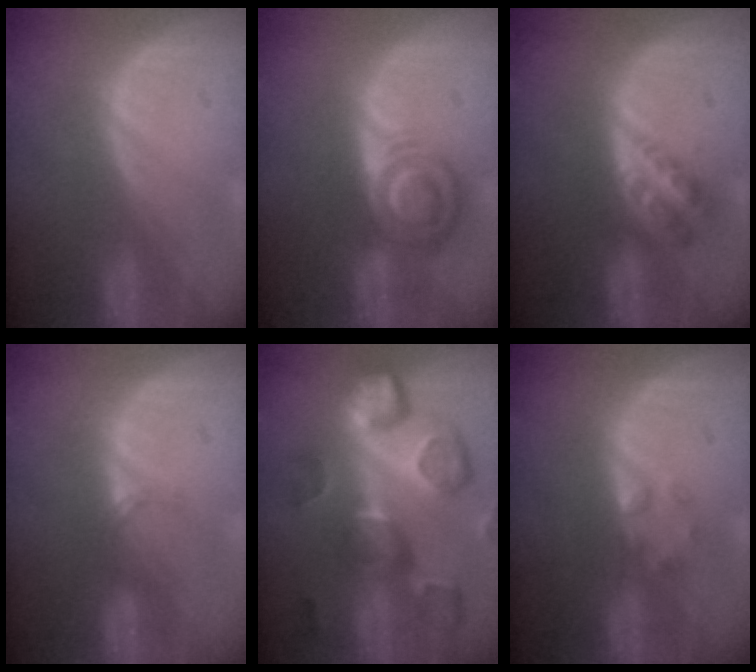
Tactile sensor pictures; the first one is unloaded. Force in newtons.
{"total": 6.4, "press": 6.2, "slide": 1.6}
{"total": 4.8, "press": 4.3, "slide": 2.0}
{"total": 1.9, "press": 1.5, "slide": 1.2}
{"total": 12.9, "press": 11.2, "slide": 6.4}
{"total": 1.7, "press": 1.7, "slide": 0.2}